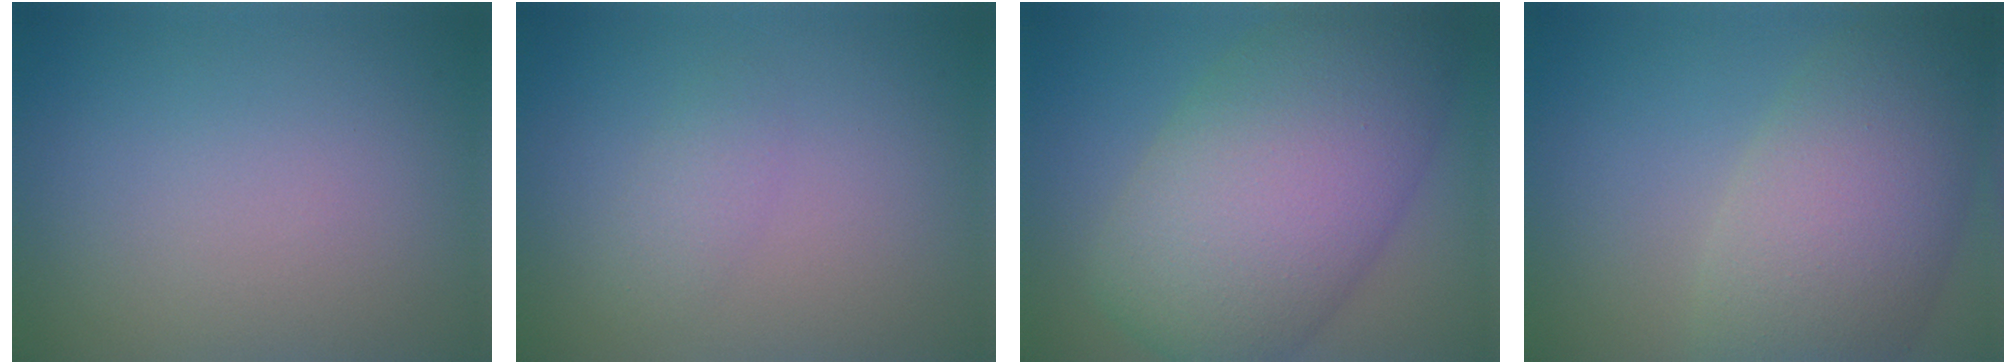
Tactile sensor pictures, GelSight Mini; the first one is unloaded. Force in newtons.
{"total": 1.4, "press": 1.4, "slide": 0.0}
{"total": 12.1, "press": 12.1, "slide": 0.4}
{"total": 8.6, "press": 8.6, "slide": 0.4}